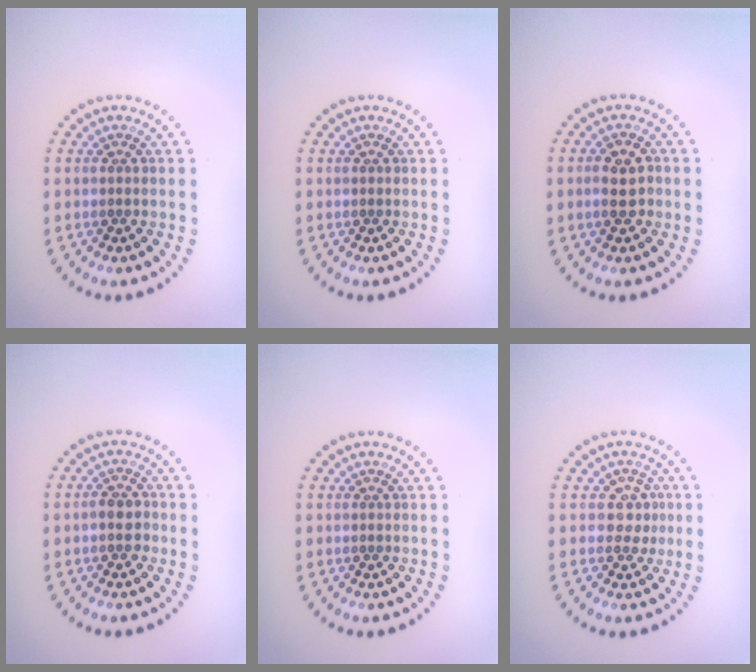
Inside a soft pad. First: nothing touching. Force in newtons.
{"total": 0.0}
{"total": 2.6, "press": 2.6, "slide": 0.5}
{"total": 1.9, "press": 1.8, "slide": 0.7}
{"total": 0.0}
{"total": 2.1, "press": 1.7, "slide": 1.2}